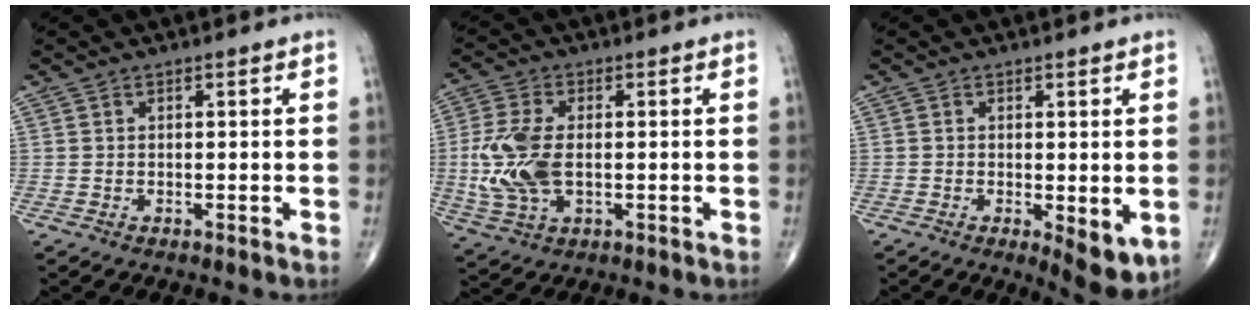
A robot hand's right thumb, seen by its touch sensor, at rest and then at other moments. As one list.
[{"total": 11.5, "force": [-0.6, 6.4, 9.5], "torque": [-0.219, -0.002, -0.010]}, {"total": 6.5, "force": [-1.3, 2.5, 5.8], "torque": [-0.077, -0.018, -0.015]}]